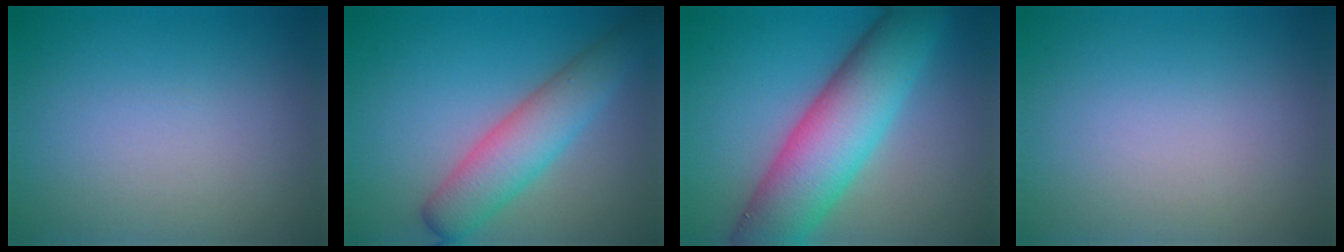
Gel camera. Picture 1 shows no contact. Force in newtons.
{"total": 5.4, "press": 5.4, "slide": 0.4}
{"total": 10.3, "press": 10.3, "slide": 0.3}
{"total": 0.0}